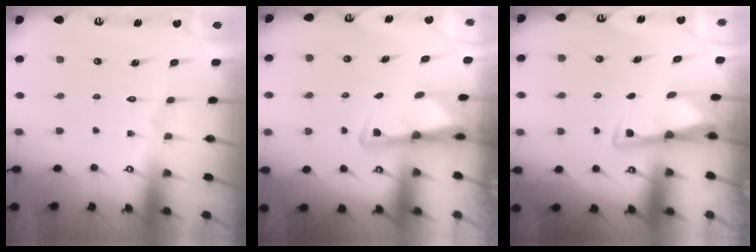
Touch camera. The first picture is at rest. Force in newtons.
{"total": 3.0, "press": 2.9, "slide": 0.6}
{"total": 3.0, "press": 2.9, "slide": 0.4}